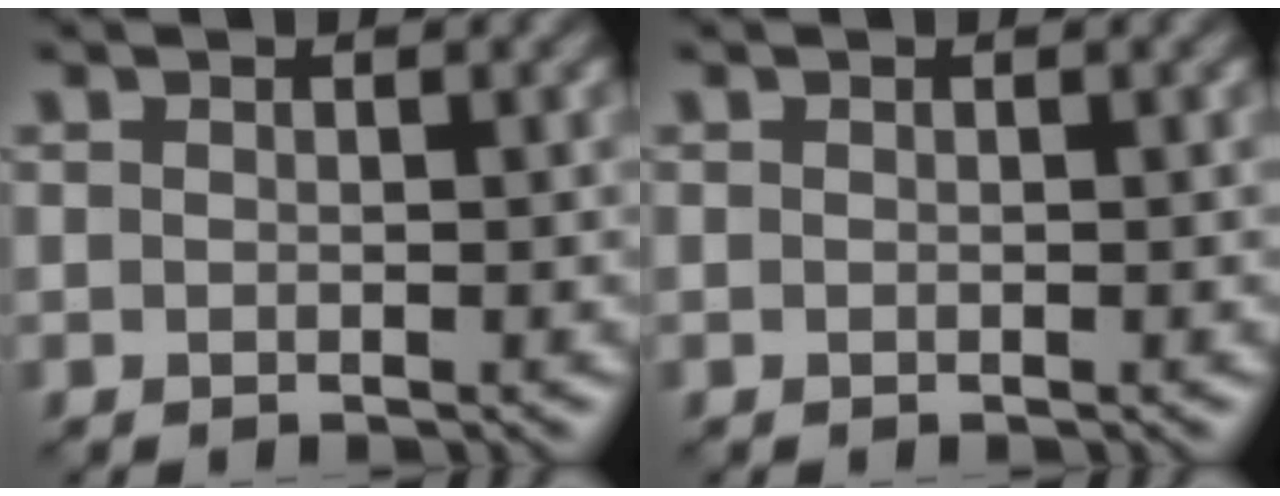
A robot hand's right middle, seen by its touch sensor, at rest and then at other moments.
{"total": 0.0}